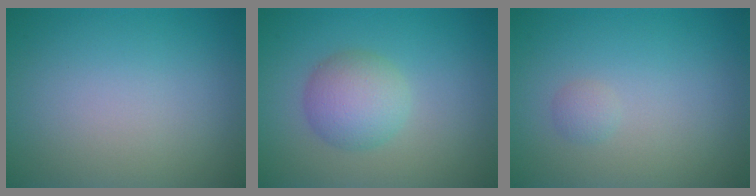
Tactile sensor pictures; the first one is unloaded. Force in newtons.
{"total": 3.6, "press": 3.6, "slide": 0.2}
{"total": 0.7, "press": 0.7, "slide": 0.0}